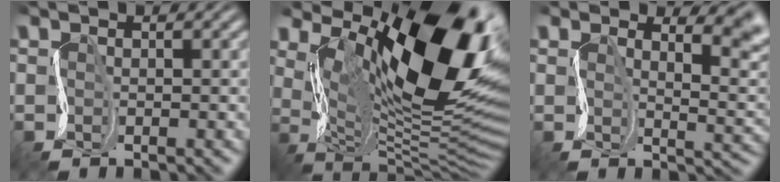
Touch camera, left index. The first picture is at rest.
{"total": 16.3, "force": [7.0, 7.3, 12.8], "torque": [-0.191, 0.005, 0.117]}
{"total": 5.4, "force": [3.6, 2.4, 3.1], "torque": [-0.025, 0.006, 0.056]}